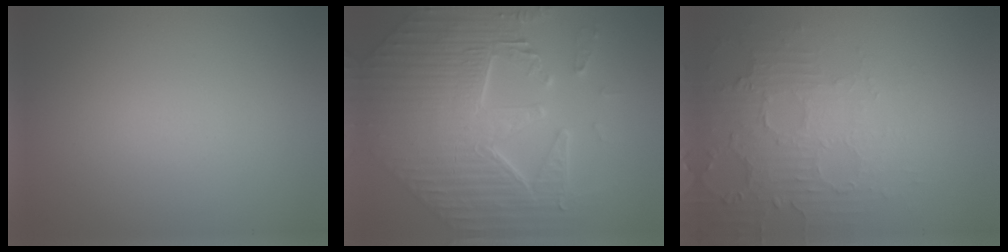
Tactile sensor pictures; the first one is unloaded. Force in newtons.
{"total": 8.9, "press": 7.2, "slide": 5.3}
{"total": 4.3, "press": 3.8, "slide": 2.0}